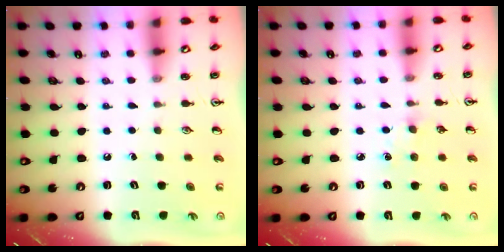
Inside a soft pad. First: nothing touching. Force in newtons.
{"total": 3.4, "press": 3.4, "slide": 0.5}